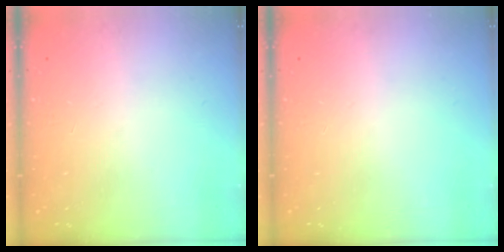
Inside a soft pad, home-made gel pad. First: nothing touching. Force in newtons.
{"total": 0.0}